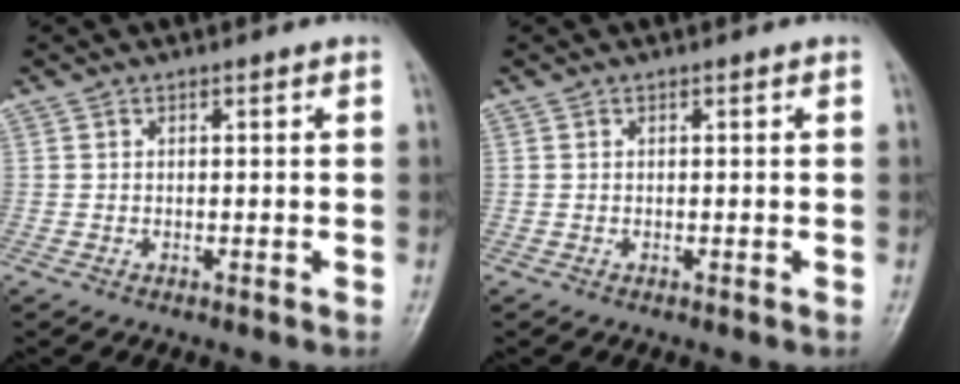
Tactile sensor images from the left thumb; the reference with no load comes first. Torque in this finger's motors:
{"motor_torque": [0.00, 0.00, 0.00, 0.00, 0.00]}